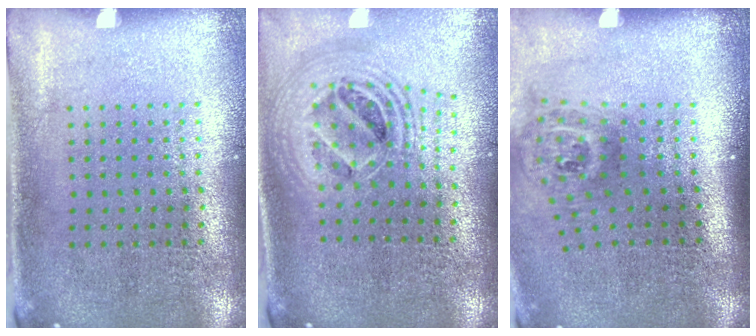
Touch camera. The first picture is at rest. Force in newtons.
{"total": 2.2, "press": 1.7, "slide": 1.4}
{"total": 1.9, "press": 1.2, "slide": 1.4}